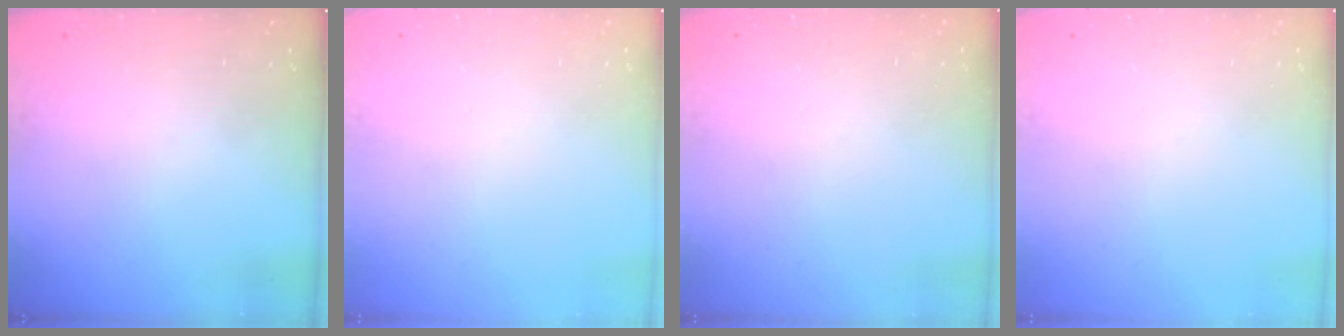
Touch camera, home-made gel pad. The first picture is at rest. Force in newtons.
{"total": 0.0}
{"total": 2.7, "press": 2.7, "slide": 0.2}
{"total": 0.0}